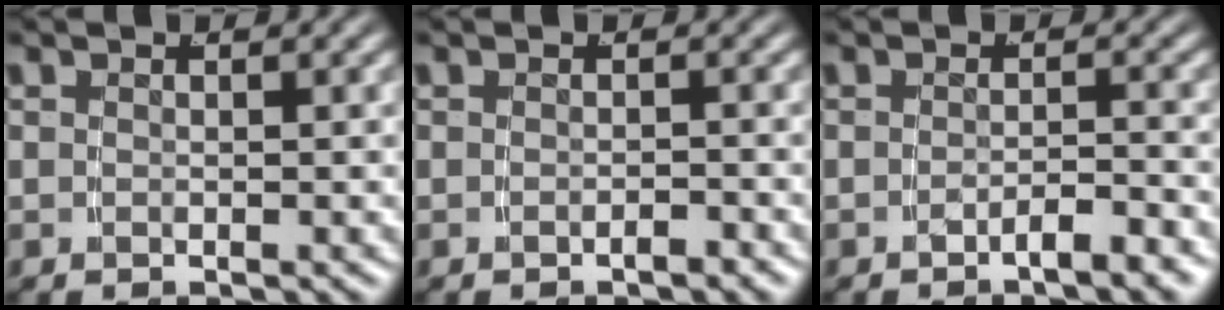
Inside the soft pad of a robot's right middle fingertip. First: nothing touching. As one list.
[{"total": 0.8, "force": [-0.8, -0.1, 0.1], "torque": [-0.002, 0.003, -0.015]}, {"total": 1.9, "force": [-1.6, -0.5, 0.8], "torque": [-0.006, 0.005, -0.031]}]